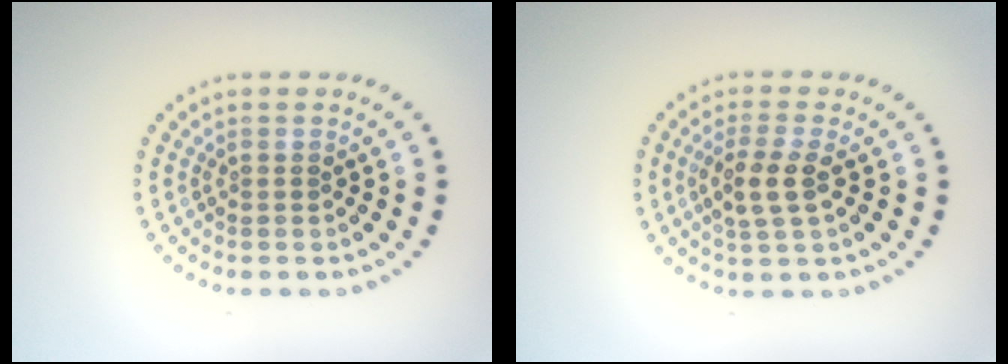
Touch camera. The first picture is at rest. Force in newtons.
{"total": 2.9, "press": 2.8, "slide": 0.9}